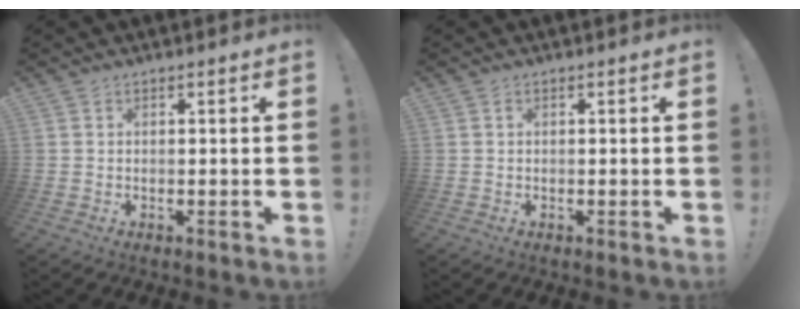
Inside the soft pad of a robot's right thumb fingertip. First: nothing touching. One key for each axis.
{"total": 0.0}